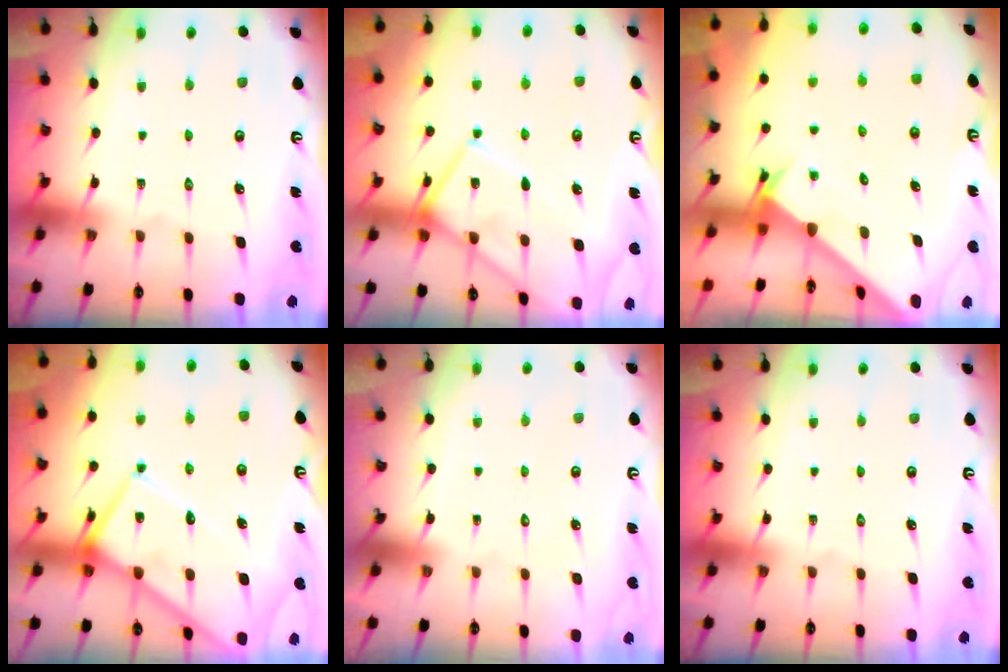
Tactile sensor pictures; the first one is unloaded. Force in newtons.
{"total": 11.1, "press": 11.1, "slide": 1.0}
{"total": 2.6, "press": 2.6, "slide": 0.2}
{"total": 12.5, "press": 12.4, "slide": 1.3}
{"total": 1.8, "press": 1.8, "slide": 0.1}
{"total": 0.0}